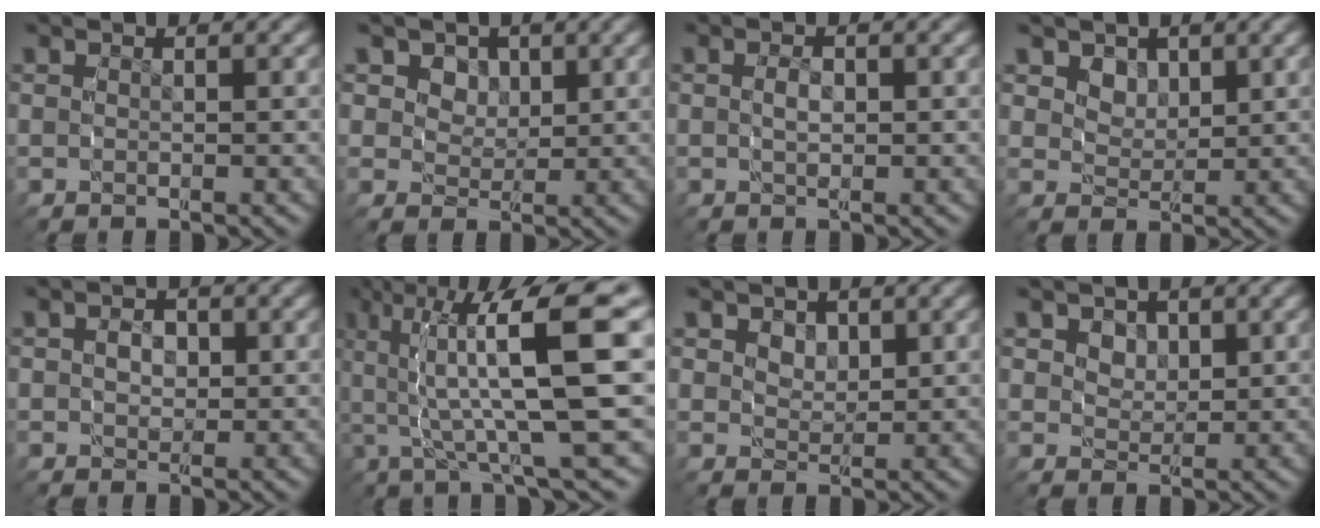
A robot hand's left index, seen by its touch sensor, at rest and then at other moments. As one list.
[{"total": 5.6, "force": [1.8, 4.7, 2.5], "torque": [-0.062, -0.016, 0.030]}, {"total": 1.7, "force": [-0.4, 1.1, 1.2], "torque": [-0.031, -0.010, -0.005]}, {"total": 3.3, "force": [1.2, 2.6, 1.6], "torque": [-0.041, -0.013, 0.024]}, {"total": 2.4, "force": [-0.3, 2.1, 1.2], "torque": [-0.033, -0.015, -0.001]}, {"total": 11.7, "force": [1.7, 4.3, 10.7], "torque": [-0.157, 0.018, 0.018]}, {"total": 2.4, "force": [0.8, 1.9, 1.2], "torque": [-0.028, -0.014, 0.019]}, {"total": 3.1, "force": [0.9, 2.5, 1.4], "torque": [-0.036, -0.018, 0.023]}]